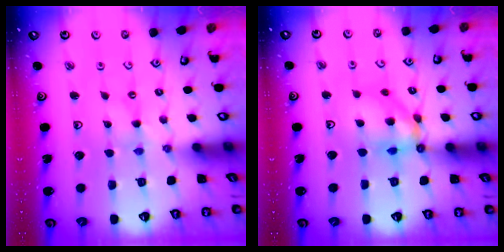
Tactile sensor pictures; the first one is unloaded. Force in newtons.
{"total": 12.4, "press": 12.3, "slide": 1.2}